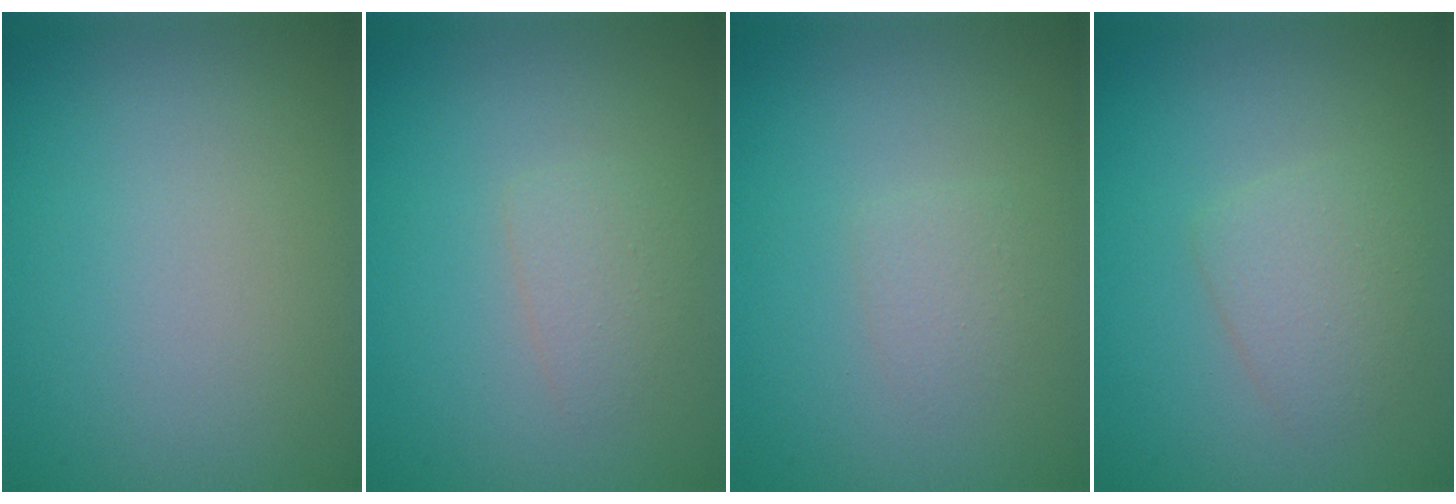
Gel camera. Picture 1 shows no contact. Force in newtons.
{"total": 1.6, "press": 1.6, "slide": 0.0}
{"total": 1.1, "press": 1.1, "slide": 0.1}
{"total": 2.6, "press": 2.6, "slide": 0.1}